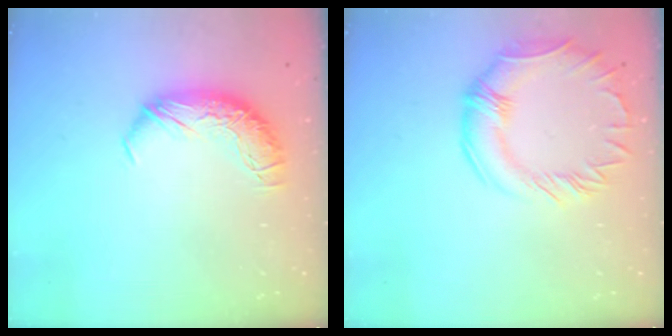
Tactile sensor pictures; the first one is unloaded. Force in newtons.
{"total": 5.0, "press": 4.8, "slide": 1.4}